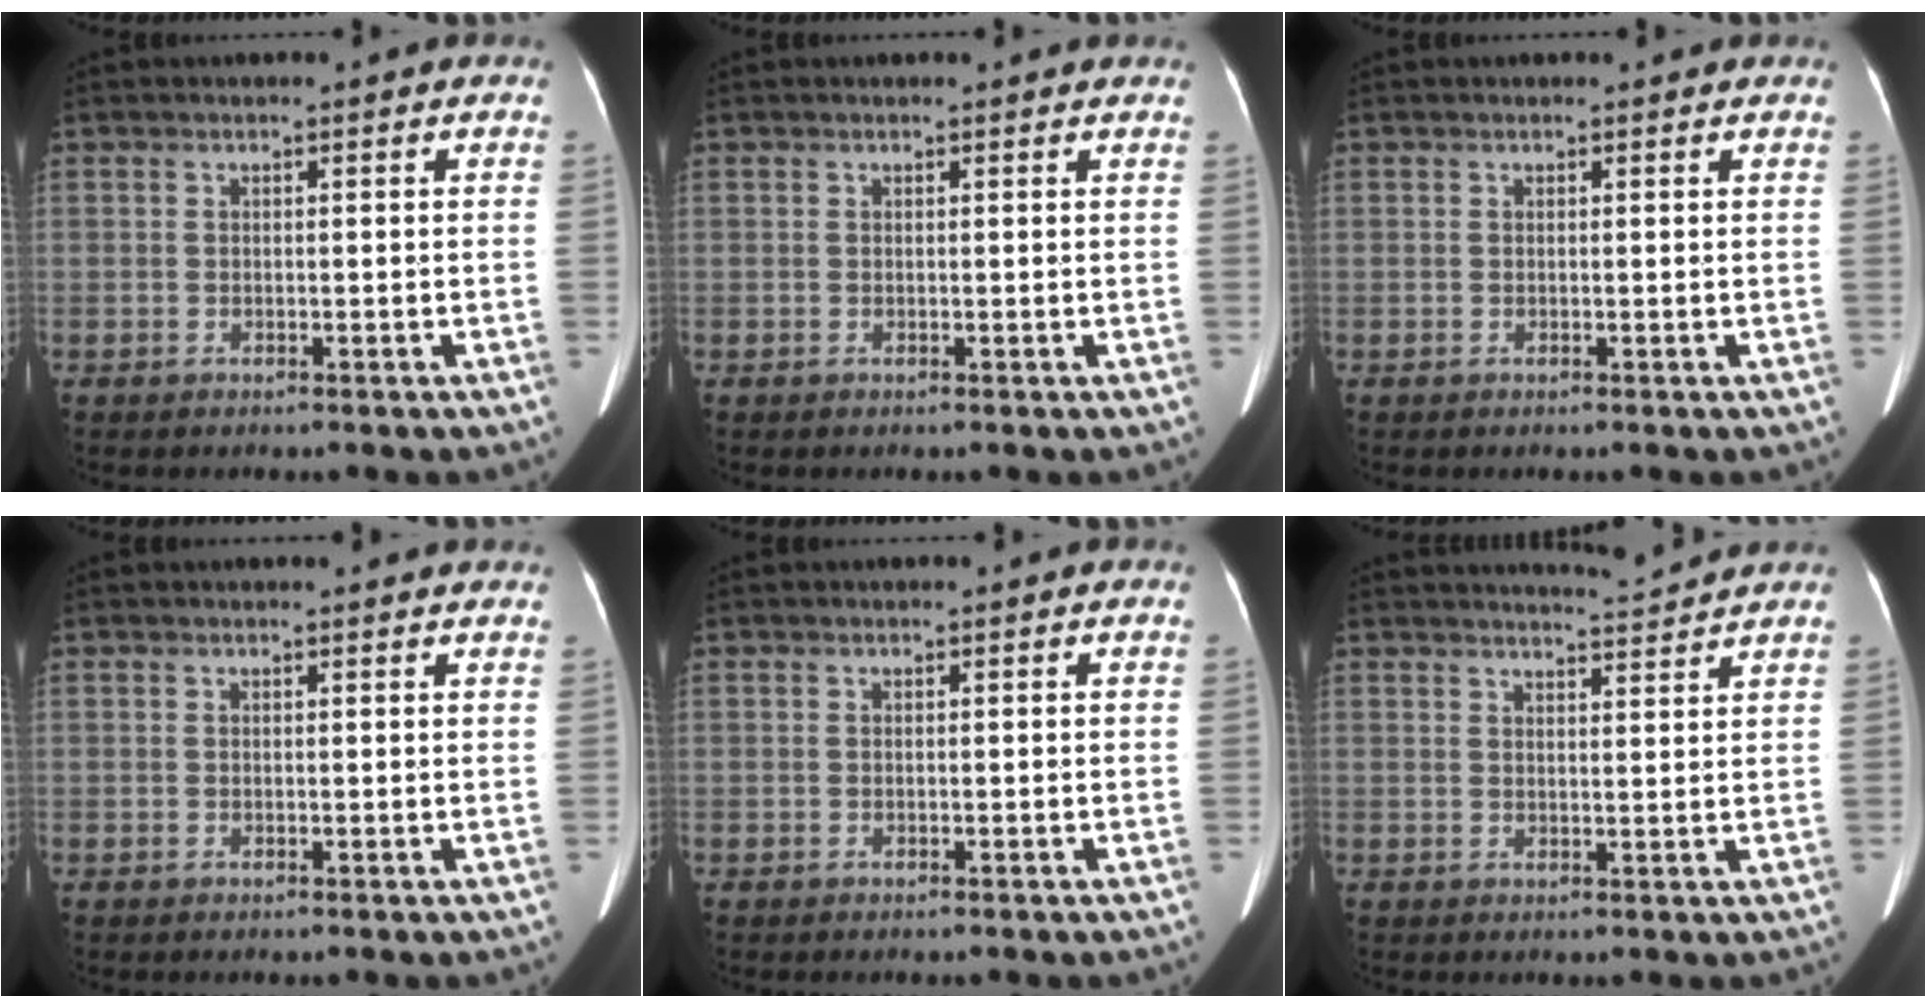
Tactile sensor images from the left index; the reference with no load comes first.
{"total": 1.7, "force": [1.6, 0.2, 0.4], "torque": [-0.012, 0.006, 0.011]}
{"total": 1.4, "force": [1.3, 0.3, 0.4], "torque": [-0.012, 0.008, 0.011]}
{"total": 2.3, "force": [2.2, 0.3, 0.6], "torque": [-0.013, 0.007, 0.016]}
{"total": 0.0}
{"total": 3.9, "force": [3.7, -1.1, -0.1], "torque": [-0.007, -0.008, 0.056]}